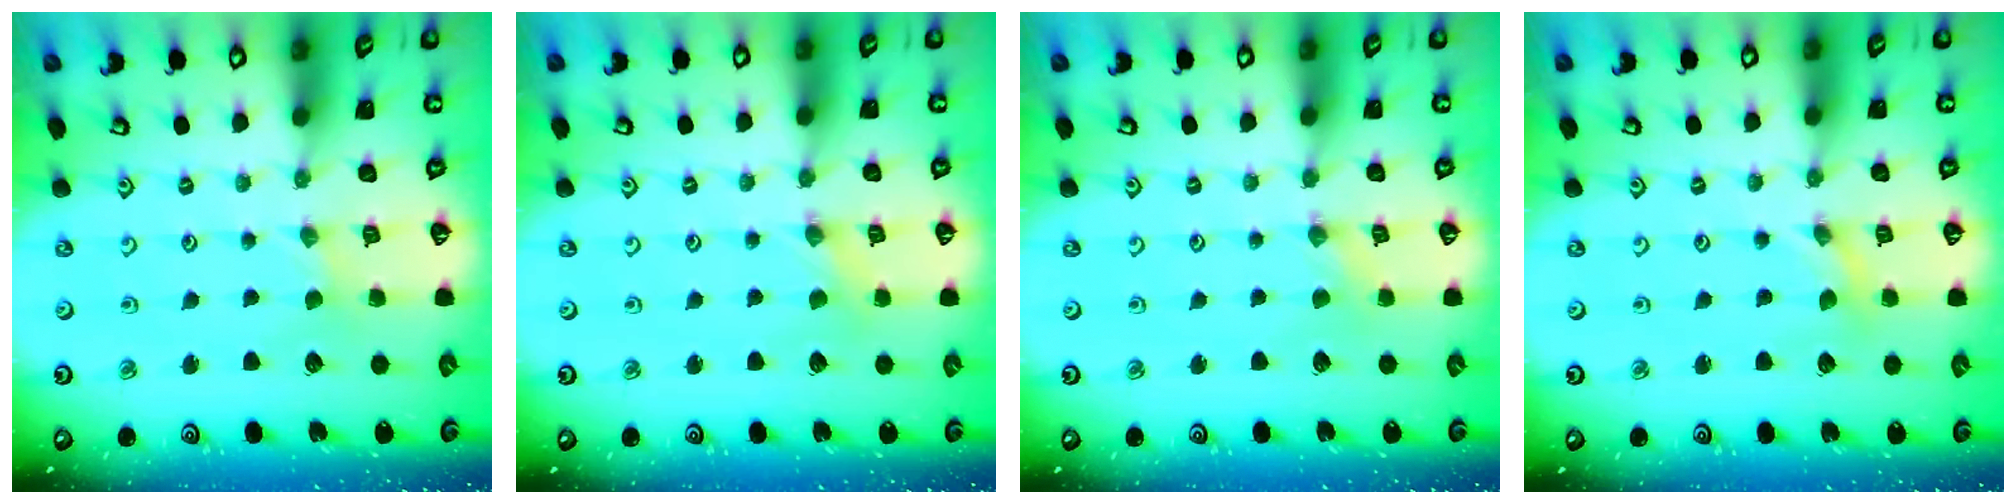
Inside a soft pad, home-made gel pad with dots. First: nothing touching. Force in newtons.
{"total": 1.5, "press": 1.5, "slide": 0.3}
{"total": 0.0}
{"total": 0.0}